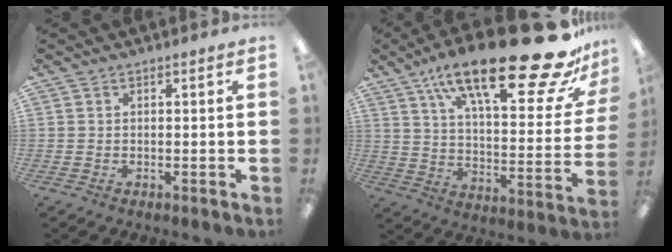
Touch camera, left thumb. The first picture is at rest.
{"total": 30.7, "force": [19.3, 8.9, 22.1], "torque": [-0.333, -0.121, 0.309]}